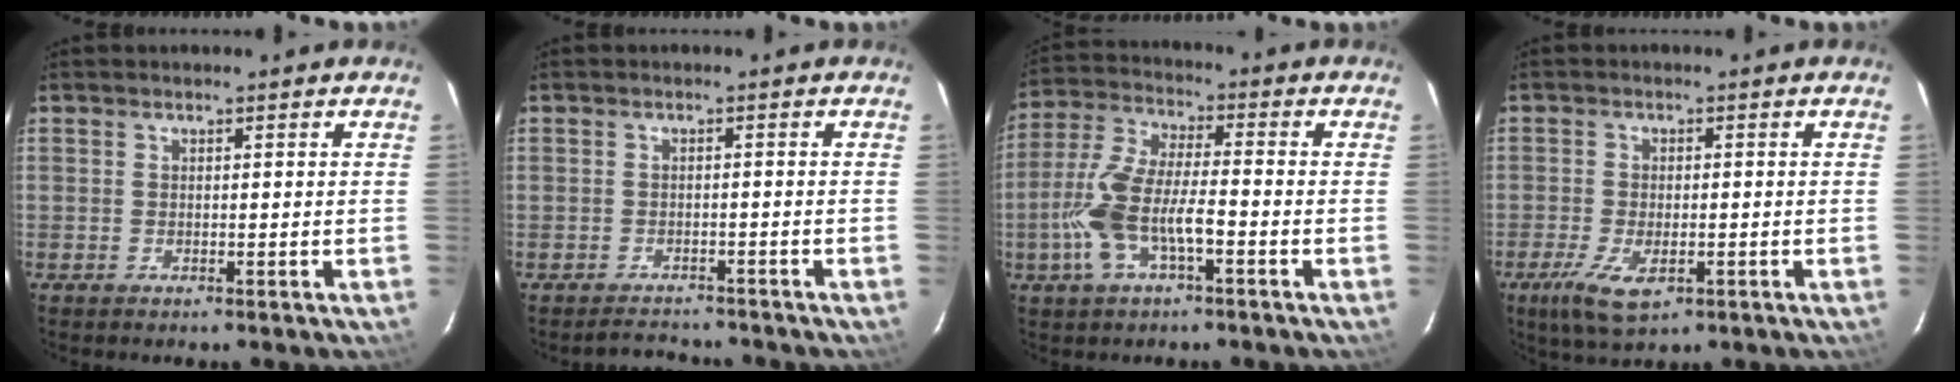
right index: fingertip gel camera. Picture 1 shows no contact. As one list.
[{"total": 3.9, "force": [-3.4, 1.8, 0.1], "torque": [-0.006, 0.014, -0.054]}, {"total": 12.0, "force": [-4.3, 4.0, 10.5], "torque": [-0.231, 0.000, -0.083]}, {"total": 7.4, "force": [-3.5, 3.3, 5.7], "torque": [-0.130, -0.022, -0.060]}]